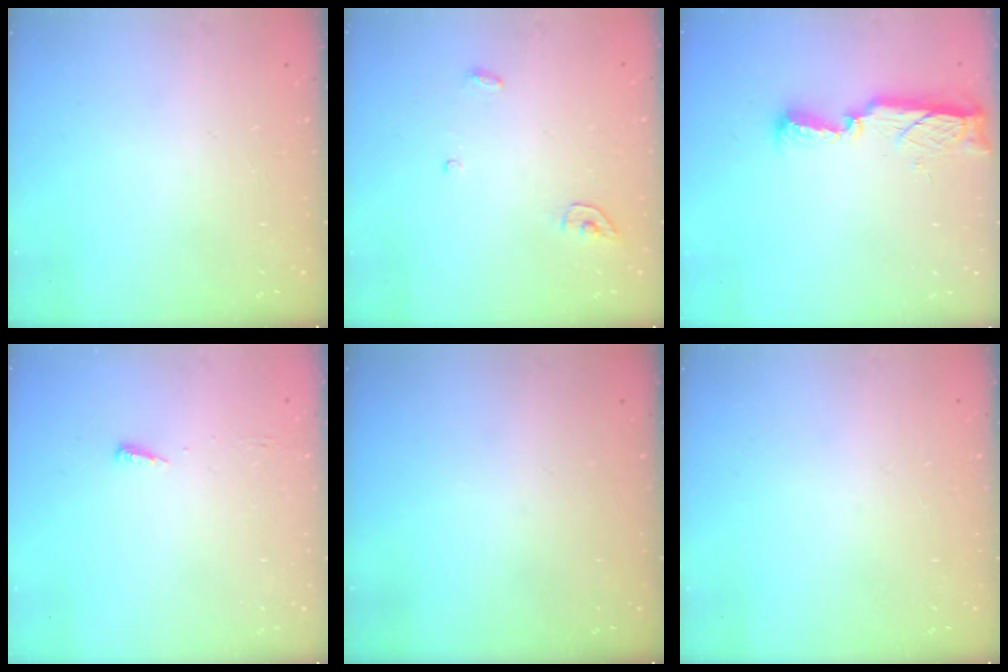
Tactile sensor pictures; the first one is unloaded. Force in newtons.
{"total": 3.7, "press": 3.7, "slide": 0.3}
{"total": 11.7, "press": 10.4, "slide": 5.3}
{"total": 3.7, "press": 3.7, "slide": 0.5}
{"total": 0.0}
{"total": 0.0}